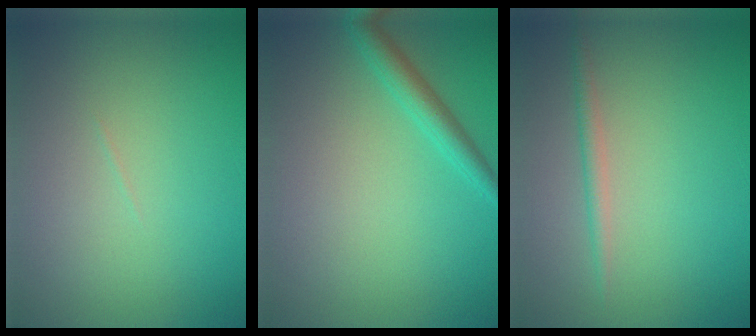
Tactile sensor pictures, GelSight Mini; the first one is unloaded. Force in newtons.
{"total": 2.2, "press": 2.2, "slide": 0.2}
{"total": 1.2, "press": 1.2, "slide": 0.1}